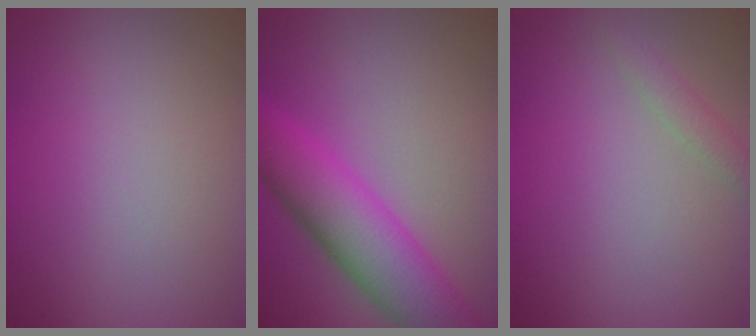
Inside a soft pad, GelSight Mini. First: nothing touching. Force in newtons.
{"total": 7.3, "press": 7.3, "slide": 0.2}
{"total": 1.3, "press": 1.3, "slide": 0.1}